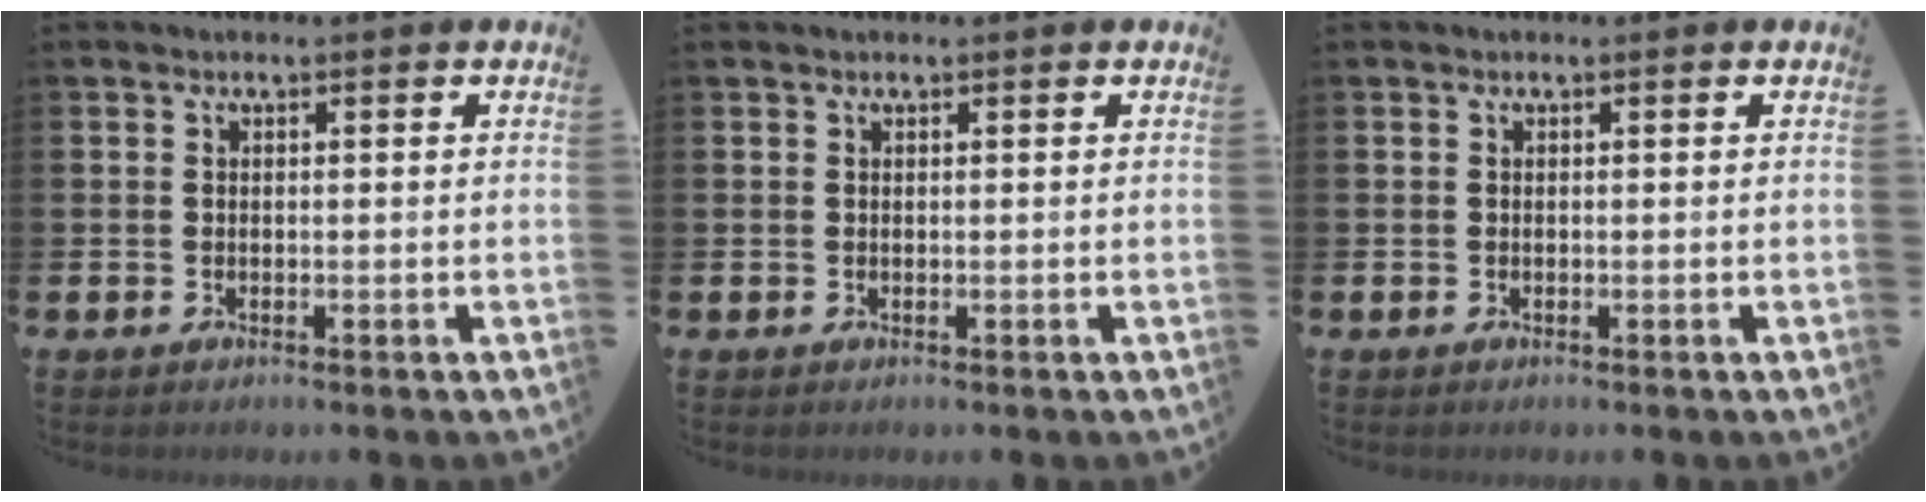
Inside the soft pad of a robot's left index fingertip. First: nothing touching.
{"total": 0.0}
{"total": 0.0}